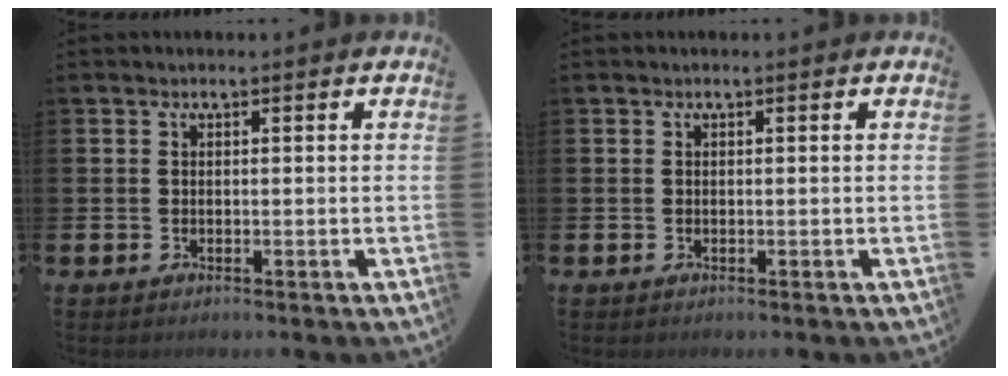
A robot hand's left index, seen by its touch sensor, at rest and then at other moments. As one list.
[{"total": 0.0}]